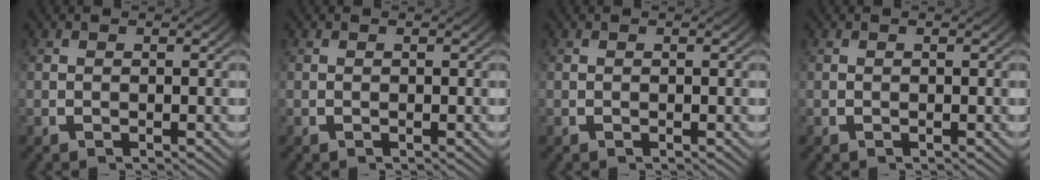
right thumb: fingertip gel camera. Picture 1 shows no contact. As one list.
[{"total": 0.0}, {"total": 0.0}, {"total": 0.0}]